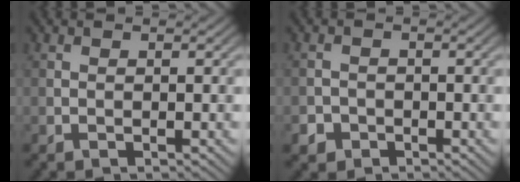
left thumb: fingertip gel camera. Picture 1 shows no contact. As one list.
[{"total": 2.0, "force": [-1.2, 1.5, 0.4], "torque": [-0.003, -0.001, -0.025]}]